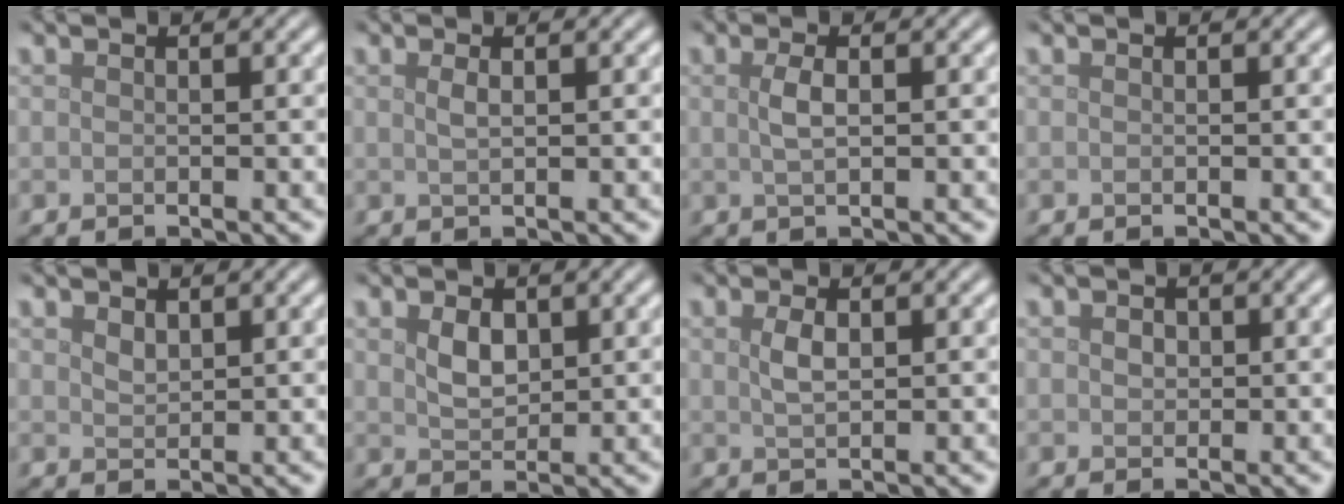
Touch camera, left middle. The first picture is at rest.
{"total": 1.0, "force": [0.4, 0.3, 0.9], "torque": [-0.015, 0.003, 0.006]}
{"total": 1.6, "force": [0.3, 0.5, 1.5], "torque": [-0.032, 0.004, 0.005]}
{"total": 0.0}
{"total": 1.1, "force": [0.8, 0.5, 0.6], "torque": [-0.015, 0.000, 0.019]}
{"total": 2.1, "force": [0.8, 1.3, 1.4], "torque": [-0.032, -0.002, 0.019]}
{"total": 1.7, "force": [0.5, 0.7, 1.4], "torque": [-0.034, 0.000, 0.013]}
{"total": 0.9, "force": [0.2, 0.7, 0.4], "torque": [-0.008, 0.000, 0.001]}